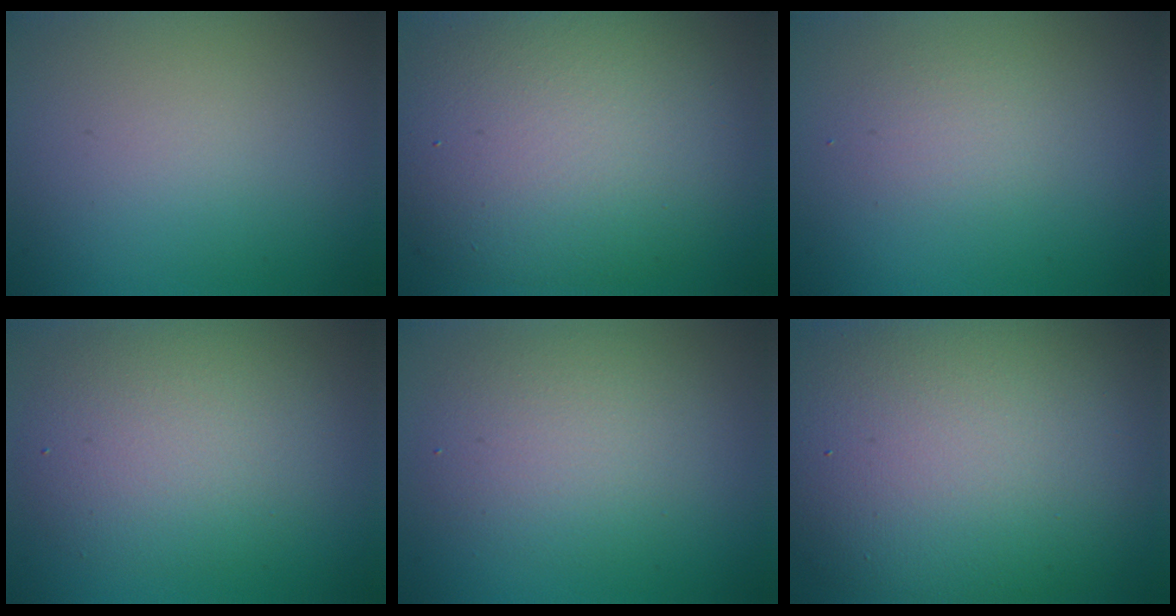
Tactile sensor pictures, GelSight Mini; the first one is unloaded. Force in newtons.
{"total": 10.3, "press": 10.3, "slide": 0.6}
{"total": 1.4, "press": 1.4, "slide": 0.0}
{"total": 5.1, "press": 5.0, "slide": 0.4}
{"total": 3.7, "press": 3.7, "slide": 0.4}
{"total": 14.3, "press": 14.3, "slide": 1.3}